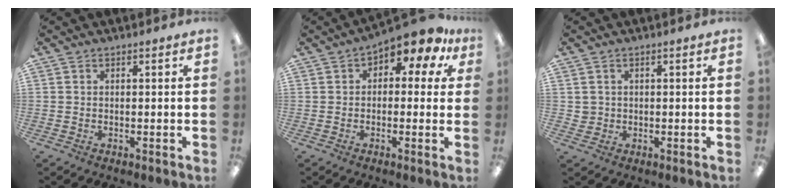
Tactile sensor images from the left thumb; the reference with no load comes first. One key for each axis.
{"total": 7.7, "fx": 4.8, "fy": 3.1, "fz": 5.2, "tx": -0.079, "ty": -0.026, "tz": 0.078}
{"total": 1.9, "fx": 0.5, "fy": 1.8, "fz": -0.2, "tx": -0.001, "ty": 0.002, "tz": 0.007}